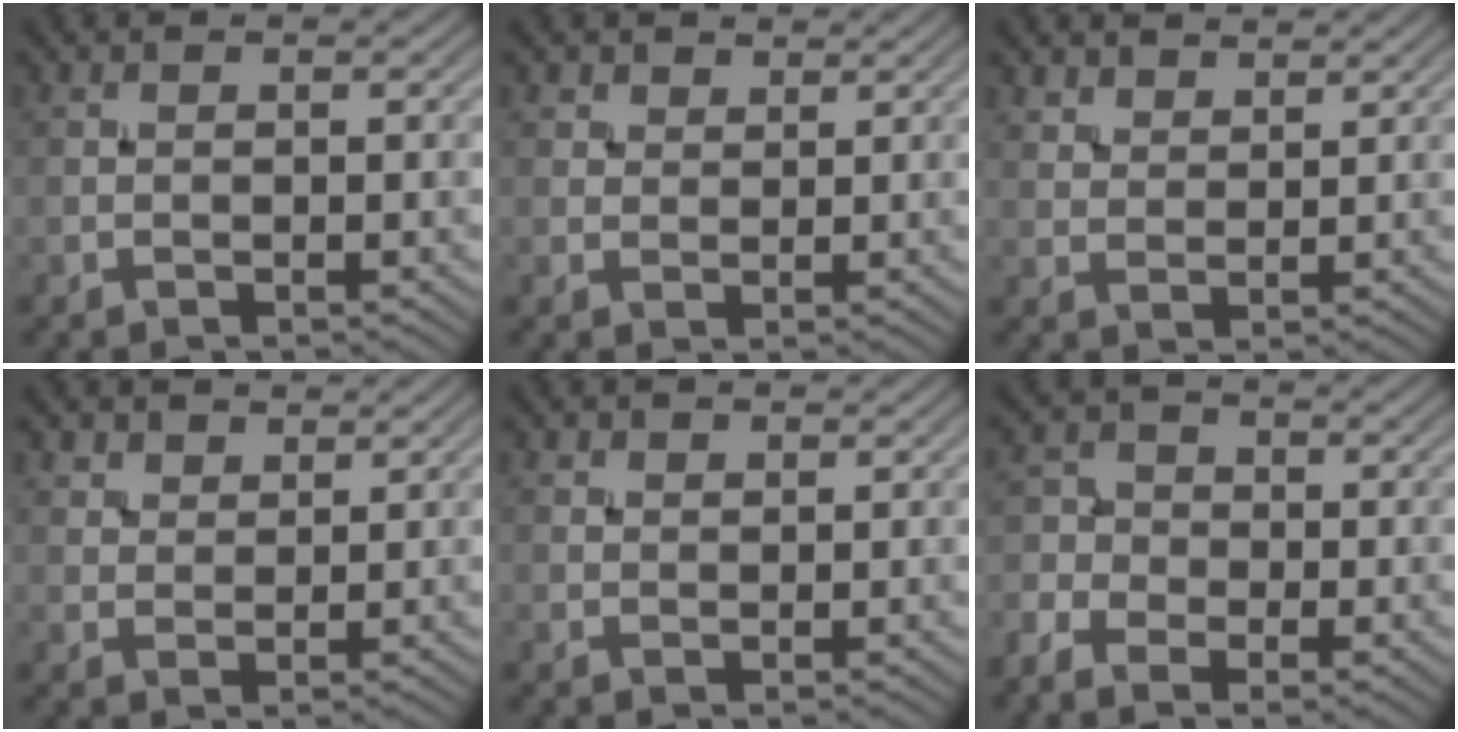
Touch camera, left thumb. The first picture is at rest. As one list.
[{"total": 2.7, "force": [1.9, 1.7, 0.8], "torque": [-0.021, -0.001, 0.041]}, {"total": 3.8, "force": [3.2, 1.7, 1.3], "torque": [-0.032, -0.009, 0.079]}, {"total": 3.7, "force": [2.9, 2.0, 1.2], "torque": [-0.033, -0.009, 0.073]}, {"total": 1.7, "force": [1.4, 0.8, 0.5], "torque": [-0.011, 0.002, 0.031]}, {"total": 5.5, "force": [-2.5, 3.9, 2.9], "torque": [-0.062, -0.010, -0.052]}]